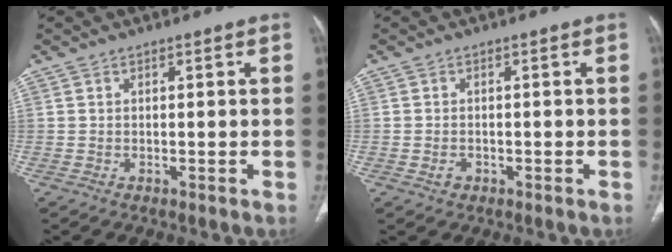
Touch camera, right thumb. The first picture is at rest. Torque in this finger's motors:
{"motor_torque": [-0.21, 0.01, -0.05, -0.16, -0.03]}